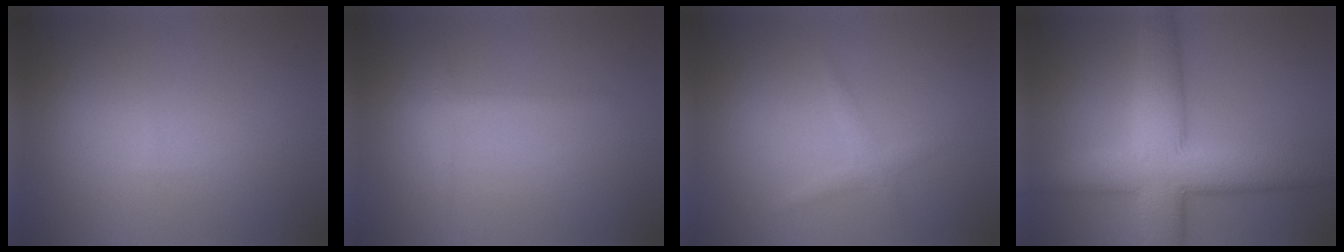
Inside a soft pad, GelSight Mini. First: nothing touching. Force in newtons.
{"total": 1.4, "press": 1.4, "slide": 0.1}
{"total": 1.4, "press": 1.4, "slide": 0.0}
{"total": 9.9, "press": 9.9, "slide": 0.5}